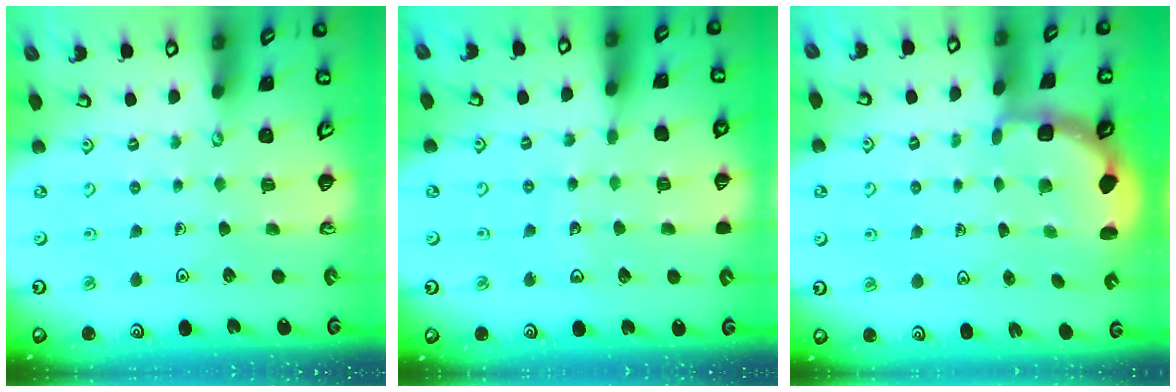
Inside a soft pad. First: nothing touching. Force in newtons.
{"total": 7.8, "press": 7.5, "slide": 1.9}
{"total": 3.0, "press": 2.6, "slide": 1.5}